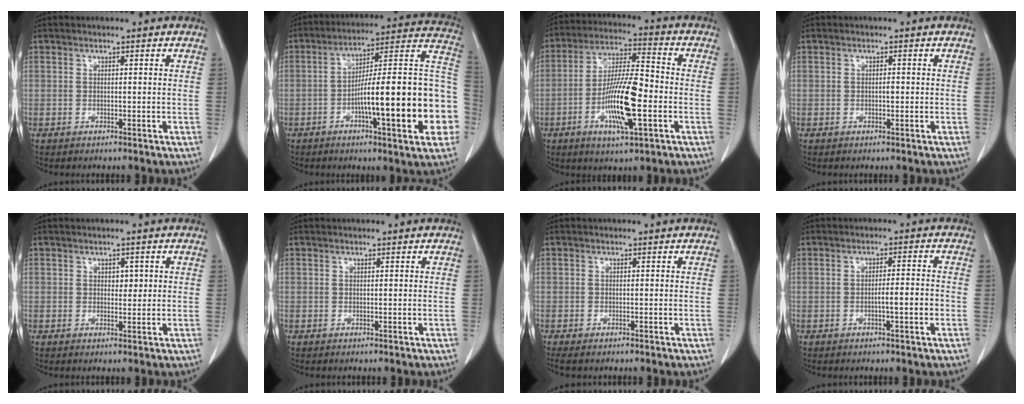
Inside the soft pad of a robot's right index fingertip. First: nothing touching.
{"total": 23.9, "force": [-5.3, 3.3, 23.0], "torque": [-0.249, 0.029, -0.073]}
{"total": 13.1, "force": [-3.8, 2.2, 12.4], "torque": [-0.235, -0.004, -0.068]}
{"total": 0.7, "force": [-0.1, 0.3, 0.7], "torque": [-0.011, 0.002, -0.001]}
{"total": 1.8, "force": [0.4, 1.1, 1.3], "torque": [-0.015, 0.000, 0.005]}
{"total": 0.0}
{"total": 1.9, "force": [-1.6, 0.6, 0.9], "torque": [-0.012, -0.004, -0.022]}
{"total": 5.0, "force": [-1.6, 0.3, 4.8], "torque": [-0.074, 0.007, -0.022]}